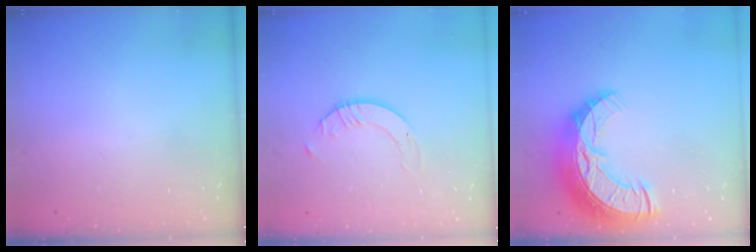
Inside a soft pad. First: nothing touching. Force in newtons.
{"total": 2.7, "press": 2.7, "slide": 0.2}
{"total": 19.3, "press": 19.2, "slide": 1.4}